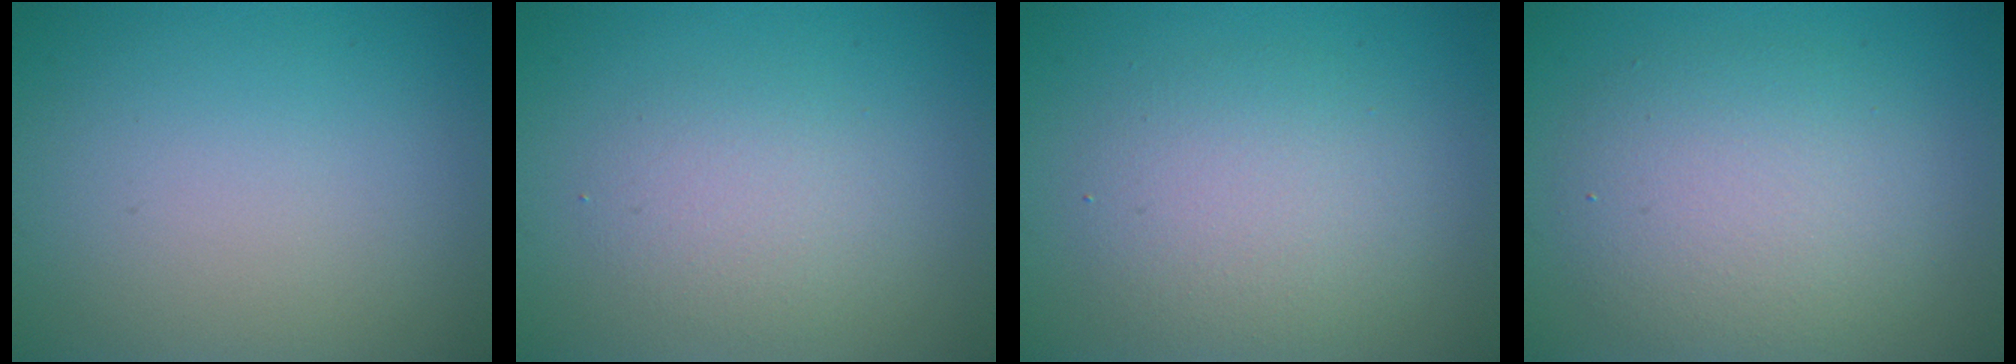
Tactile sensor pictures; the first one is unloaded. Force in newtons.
{"total": 2.5, "press": 2.5, "slide": 0.2}
{"total": 4.0, "press": 4.0, "slide": 0.5}
{"total": 5.2, "press": 5.2, "slide": 0.6}